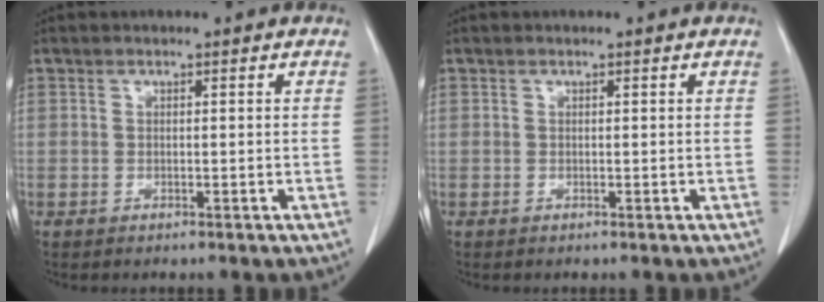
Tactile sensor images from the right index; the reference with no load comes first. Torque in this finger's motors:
{"motor_torque": [-0.05, -0.09, -0.03, -0.01]}